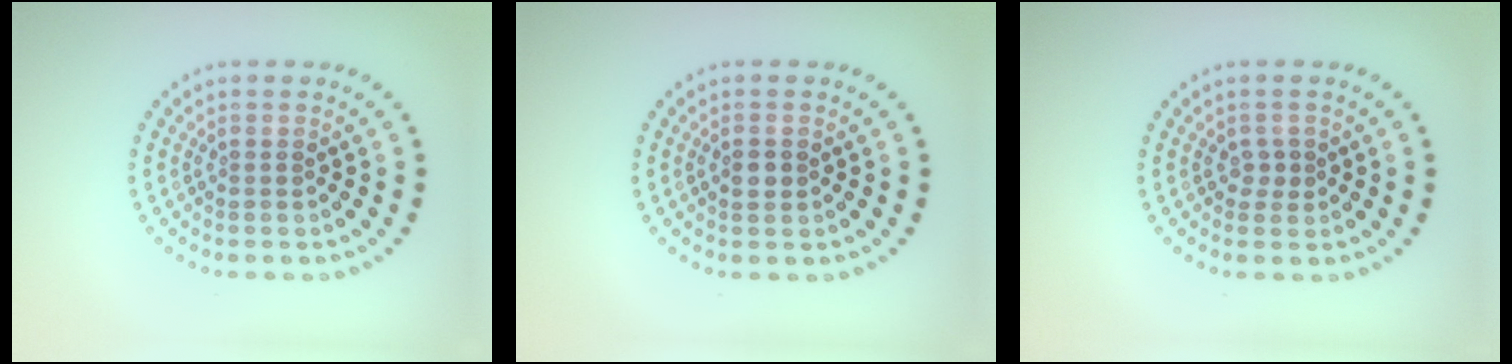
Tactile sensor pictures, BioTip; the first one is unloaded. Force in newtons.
{"total": 1.1, "press": 1.0, "slide": 0.3}
{"total": 1.0, "press": 0.9, "slide": 0.5}